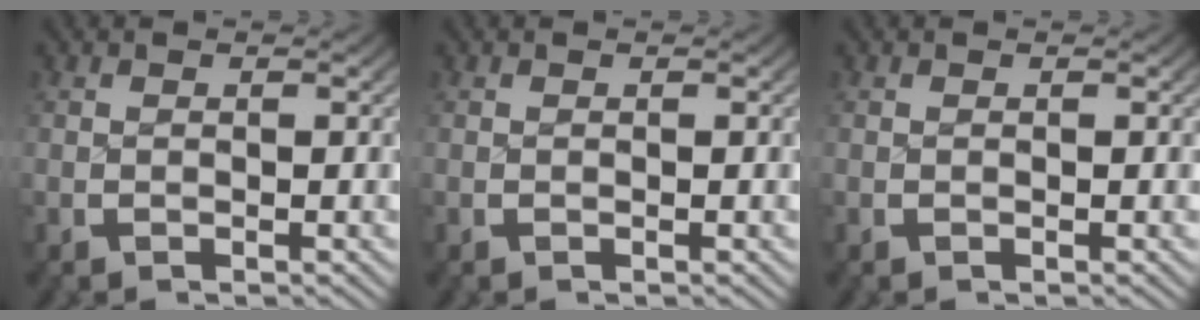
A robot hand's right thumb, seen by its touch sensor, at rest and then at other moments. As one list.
[{"total": 0.0}, {"total": 0.0}]